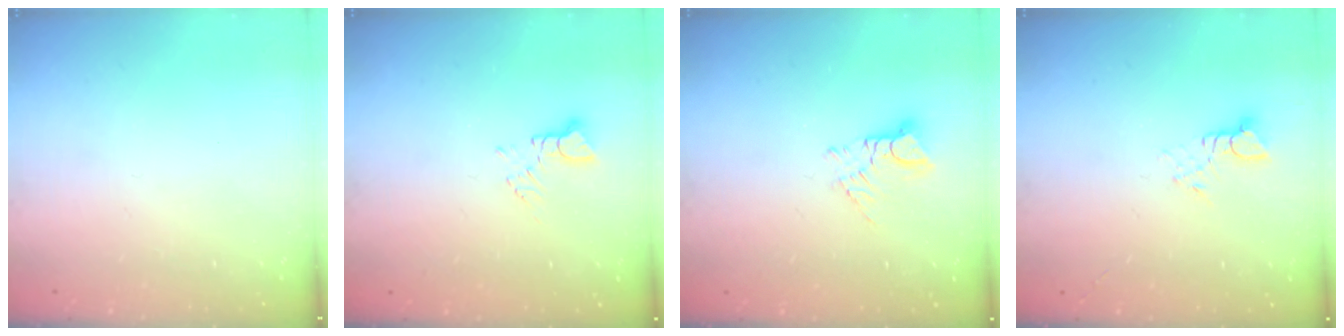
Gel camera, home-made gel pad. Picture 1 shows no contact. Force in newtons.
{"total": 3.3, "press": 3.3, "slide": 0.4}
{"total": 6.5, "press": 6.5, "slide": 0.6}
{"total": 3.0, "press": 3.0, "slide": 0.3}